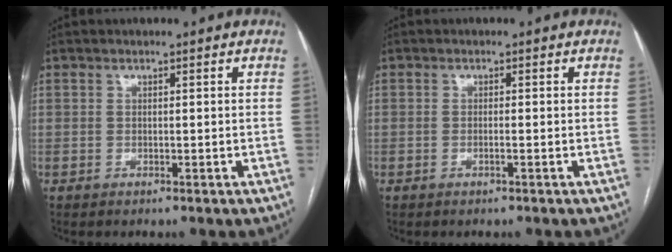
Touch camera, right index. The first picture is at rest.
{"total": 0.8, "force": [-0.3, -0.1, 0.7], "torque": [-0.013, 0.001, -0.004]}